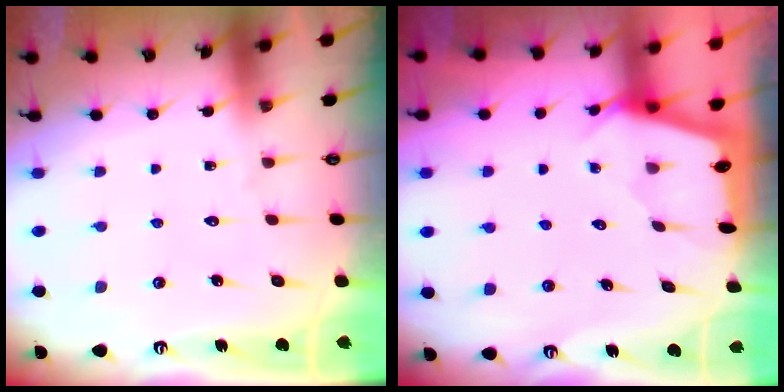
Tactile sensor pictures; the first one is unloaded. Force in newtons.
{"total": 2.2, "press": 2.1, "slide": 0.3}